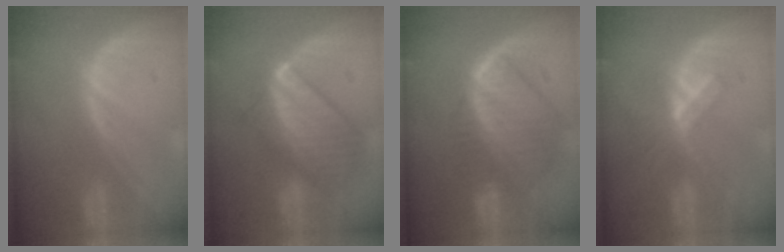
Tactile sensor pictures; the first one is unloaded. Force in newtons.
{"total": 10.0, "press": 9.9, "slide": 0.8}
{"total": 10.0, "press": 8.7, "slide": 4.9}
{"total": 5.2, "press": 5.1, "slide": 1.0}